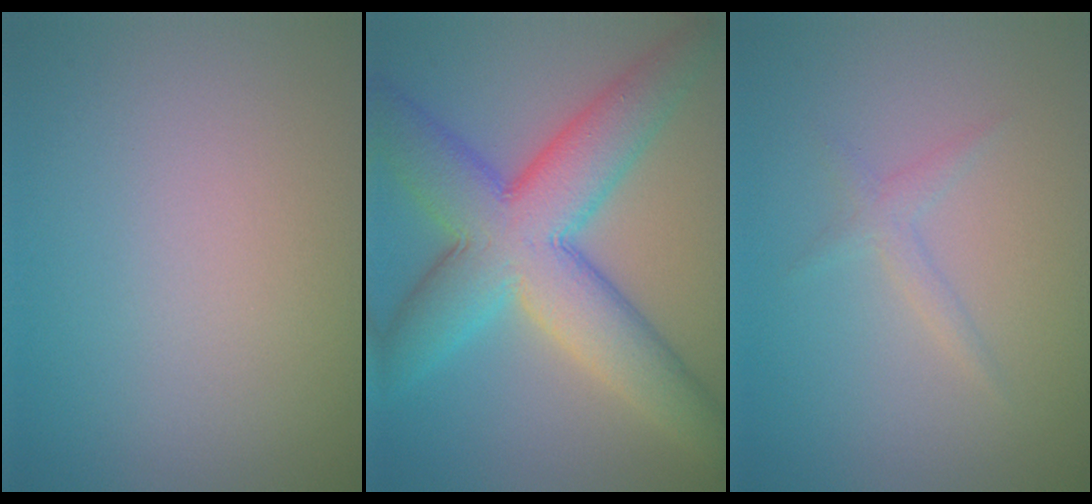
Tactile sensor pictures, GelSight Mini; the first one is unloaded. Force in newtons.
{"total": 10.7, "press": 10.7, "slide": 0.1}
{"total": 1.2, "press": 1.2, "slide": 0.0}